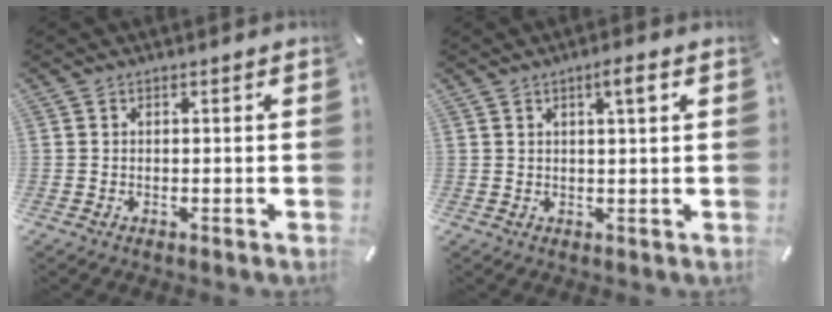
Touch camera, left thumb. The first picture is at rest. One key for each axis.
{"total": 3.7, "fx": 1.6, "fy": 0.7, "fz": 3.2, "tx": -0.050, "ty": -0.003, "tz": 0.021}